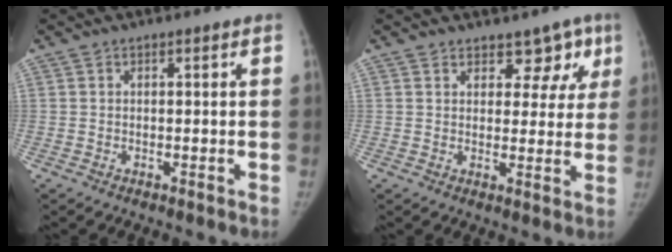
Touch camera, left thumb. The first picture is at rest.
{"total": 6.0, "force": [3.9, 3.9, 2.4], "torque": [0.020, -0.014, 0.047]}